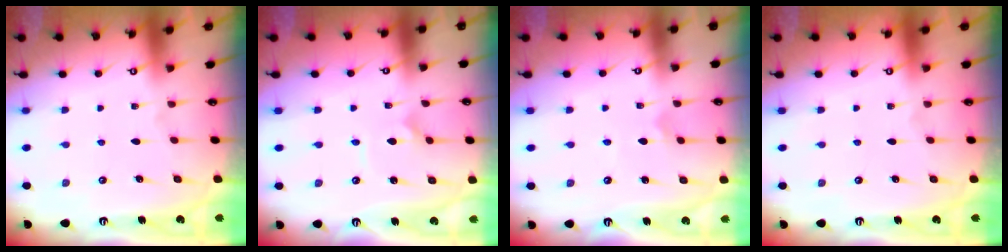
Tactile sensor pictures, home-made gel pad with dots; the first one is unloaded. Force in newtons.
{"total": 2.3, "press": 2.3, "slide": 0.1}
{"total": 2.5, "press": 2.5, "slide": 0.4}
{"total": 0.0}